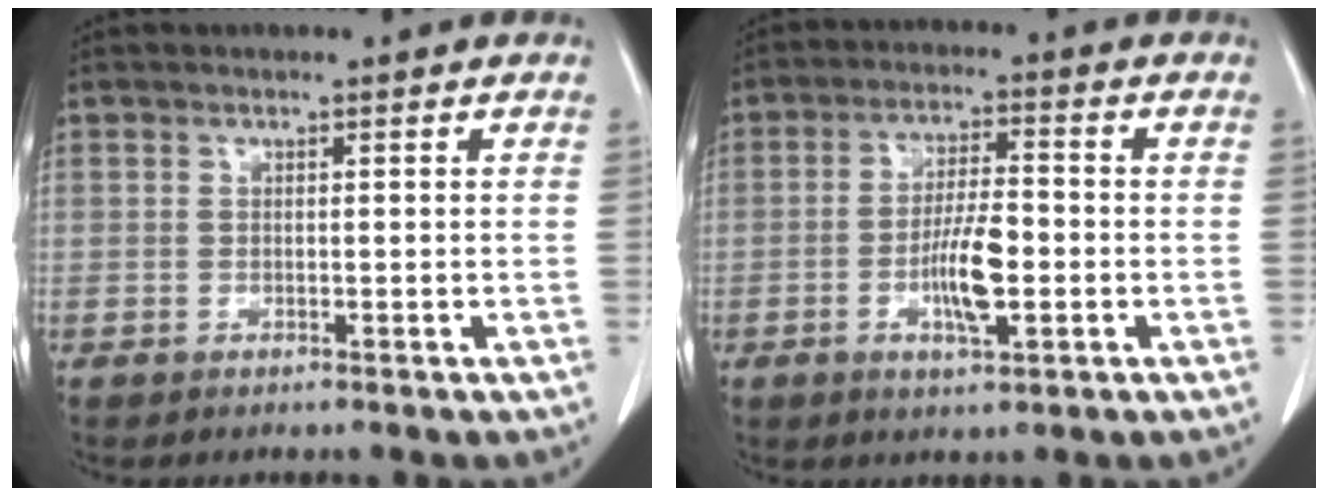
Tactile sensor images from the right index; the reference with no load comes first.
{"total": 7.5, "force": [-1.9, 1.6, 7.0], "torque": [-0.134, 0.002, -0.033]}